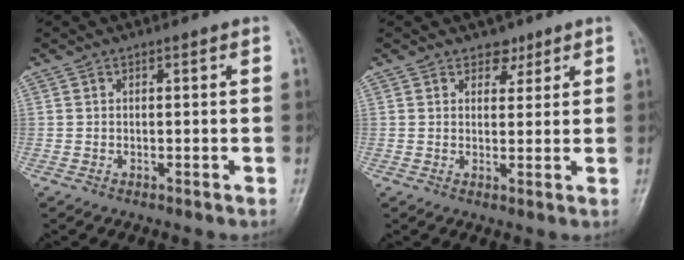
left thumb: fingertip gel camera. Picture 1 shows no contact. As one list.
[{"total": 2.9, "force": [2.1, 1.9, 0.9], "torque": [0.010, -0.011, 0.028]}]